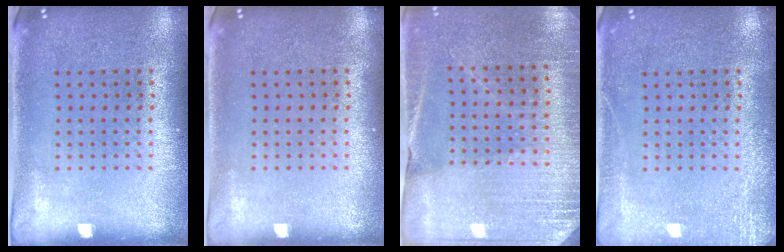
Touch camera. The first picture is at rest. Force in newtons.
{"total": 0.0}
{"total": 2.7, "press": 2.6, "slide": 0.3}
{"total": 2.8, "press": 2.7, "slide": 0.4}